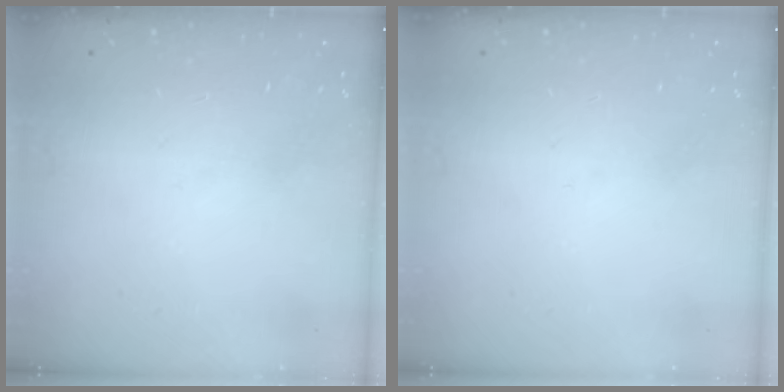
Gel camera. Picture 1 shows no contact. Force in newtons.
{"total": 0.0}